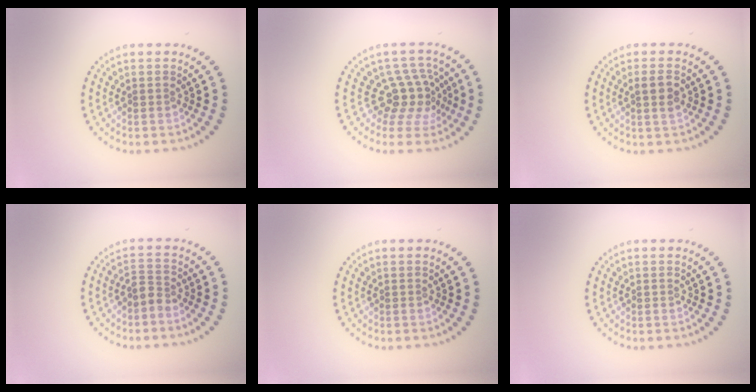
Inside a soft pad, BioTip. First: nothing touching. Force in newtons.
{"total": 3.8, "press": 2.6, "slide": 2.7}
{"total": 1.8, "press": 1.7, "slide": 0.5}
{"total": 1.6, "press": 1.2, "slide": 1.1}
{"total": 0.0}
{"total": 0.0}